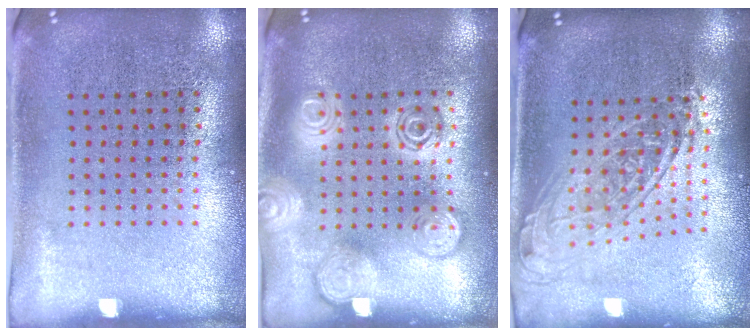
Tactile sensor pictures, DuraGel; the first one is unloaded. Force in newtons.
{"total": 2.0, "press": 2.0, "slide": 0.2}
{"total": 1.8, "press": 1.4, "slide": 1.0}